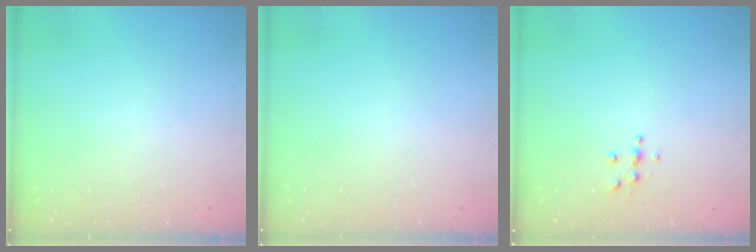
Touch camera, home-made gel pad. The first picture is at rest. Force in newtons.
{"total": 0.0}
{"total": 4.9, "press": 4.9, "slide": 0.5}